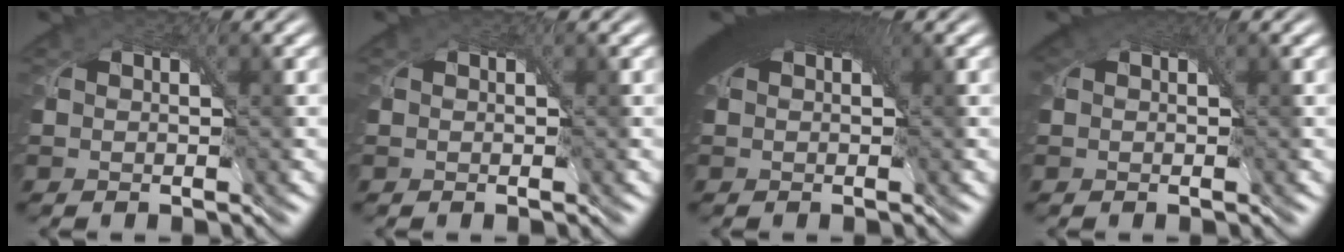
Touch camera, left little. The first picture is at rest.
{"total": 0.0}
{"total": 8.7, "force": [3.1, 4.2, 6.9], "torque": [-0.107, 0.019, 0.033]}
{"total": 2.3, "force": [1.2, 1.4, 1.3], "torque": [-0.024, 0.004, 0.014]}